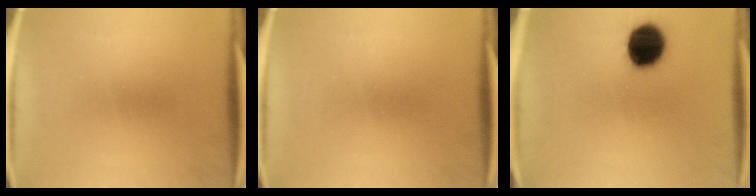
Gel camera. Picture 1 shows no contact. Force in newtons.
{"total": 0.0}
{"total": 13.7}